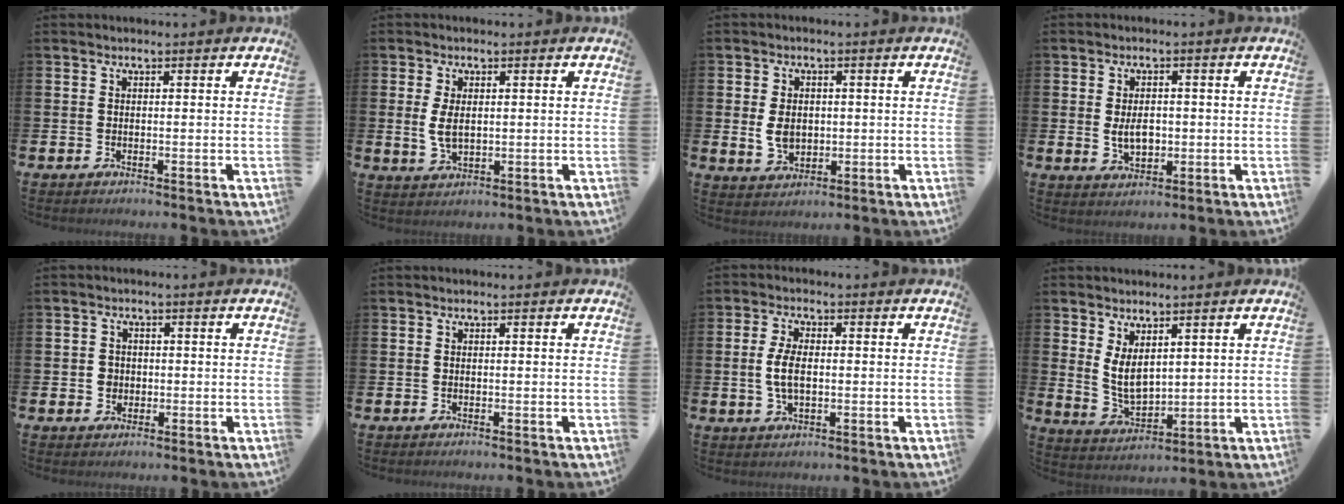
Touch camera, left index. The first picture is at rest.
{"total": 3.7, "force": [0.7, 1.9, 3.0], "torque": [-0.045, -0.001, 0.010]}
{"total": 4.3, "force": [0.3, 3.2, 2.9], "torque": [-0.036, 0.002, -0.002]}
{"total": 3.7, "force": [0.0, 2.3, 2.8], "torque": [-0.032, -0.002, -0.006]}
{"total": 2.0, "force": [0.1, 2.0, 0.4], "torque": [0.002, 0.003, -0.005]}
{"total": 0.0}
{"total": 4.7, "force": [0.2, 2.3, 4.1], "torque": [-0.080, 0.004, -0.001]}
{"total": 4.8, "force": [2.8, 2.3, 3.1], "torque": [-0.050, -0.020, 0.048]}